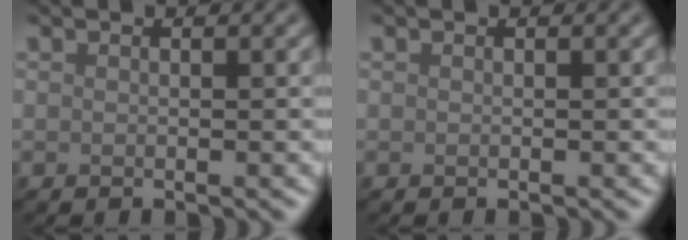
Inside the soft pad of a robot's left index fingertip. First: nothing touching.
{"total": 0.0}